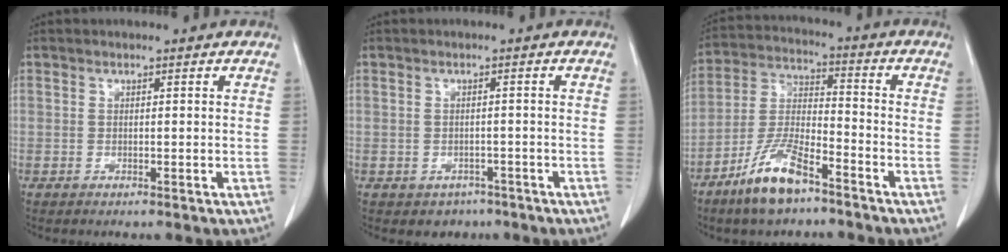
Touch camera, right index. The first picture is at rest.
{"total": 2.7, "force": [-1.8, 2.1, 0.4], "torque": [-0.005, 0.008, -0.018]}
{"total": 10.7, "force": [-7.2, 2.8, 7.5], "torque": [-0.159, -0.010, -0.138]}